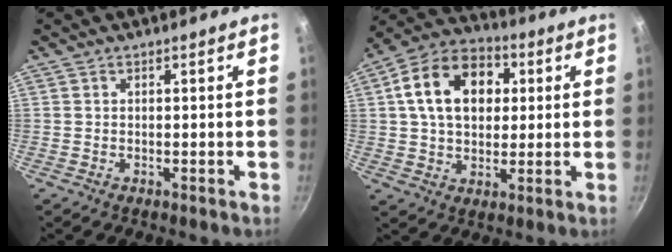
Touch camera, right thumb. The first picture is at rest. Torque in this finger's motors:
{"motor_torque": [-0.69, 1.54, 1.39, 0.13, 0.46]}